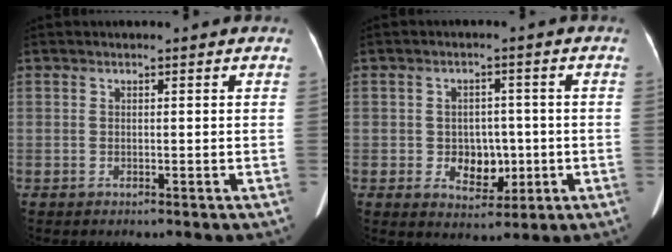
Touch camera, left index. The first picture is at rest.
{"total": 5.6, "force": [-0.9, 4.2, 3.7], "torque": [-0.056, 0.008, -0.002]}